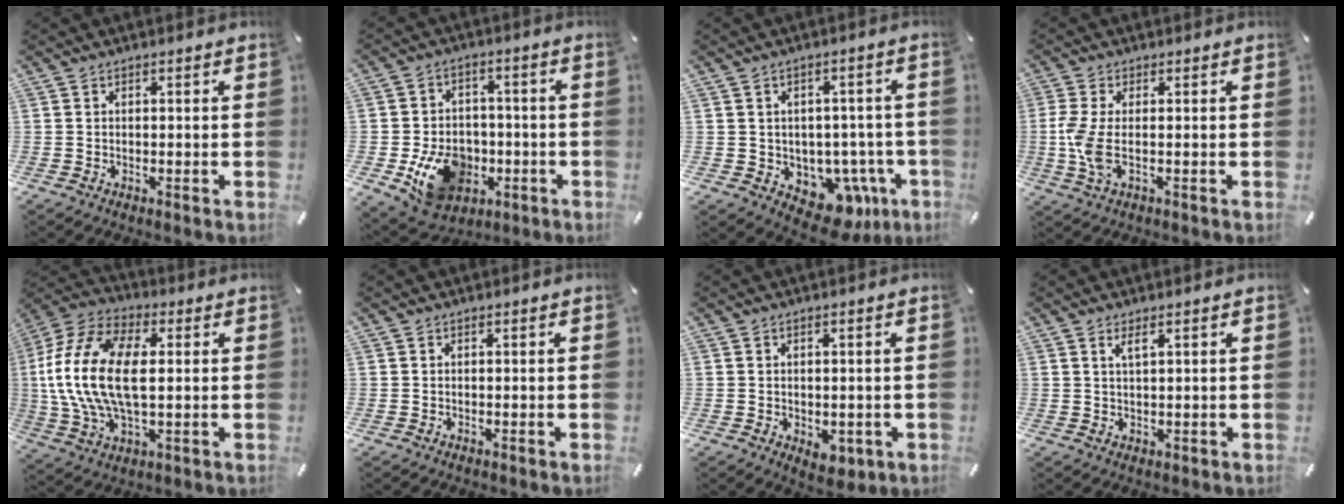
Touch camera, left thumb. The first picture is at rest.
{"total": 14.1, "force": [-4.5, 11.6, 6.7], "torque": [-0.113, 0.032, -0.064]}
{"total": 9.4, "force": [-3.8, 7.0, 5.0], "torque": [-0.051, 0.012, -0.052]}
{"total": 6.4, "force": [-0.3, 2.3, 6.0], "torque": [-0.139, -0.013, -0.008]}
{"total": 18.6, "force": [1.2, 10.6, 15.2], "torque": [-0.347, -0.004, 0.018]}
{"total": 0.0}
{"total": 3.9, "force": [-1.0, 2.7, 2.7], "torque": [-0.024, 0.001, -0.016]}
{"total": 2.3, "force": [1.3, 0.6, 1.8], "torque": [-0.038, 0.002, 0.023]}